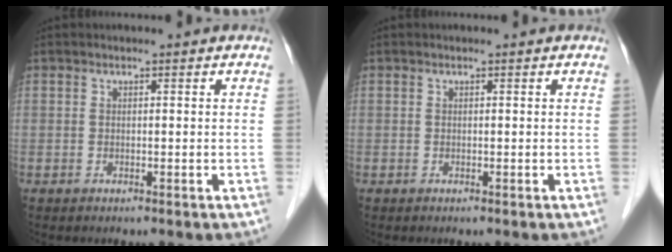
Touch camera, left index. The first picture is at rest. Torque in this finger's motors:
{"motor_torque": [0.00, 0.00, 0.00, 0.00]}